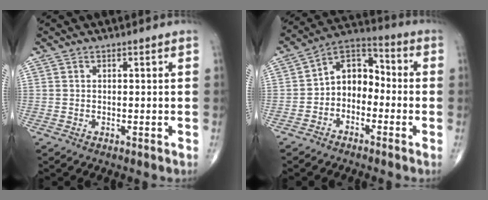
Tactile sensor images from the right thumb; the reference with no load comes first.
{"total": 8.9, "force": [-2.1, 6.5, 5.6], "torque": [-0.063, 0.046, -0.057]}